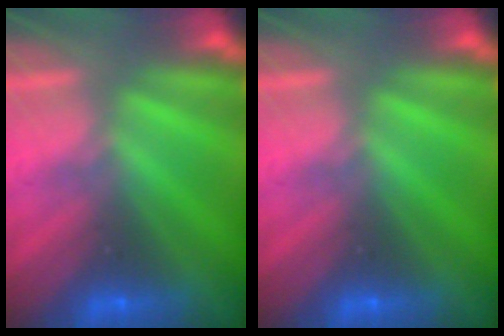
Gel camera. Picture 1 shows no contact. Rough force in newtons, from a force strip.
{"total": 0.0}